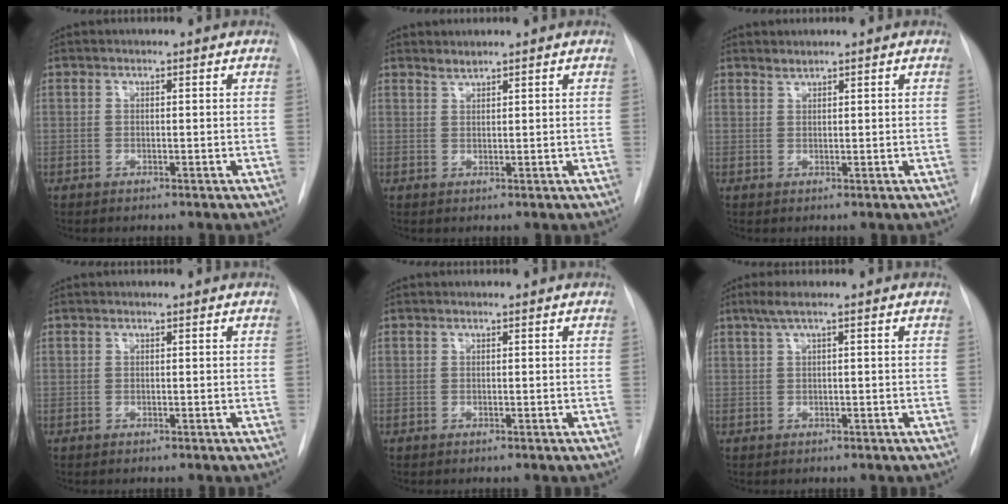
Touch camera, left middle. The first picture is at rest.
{"total": 1.1, "force": [1.1, -0.1, 0.0], "torque": [-0.003, -0.001, 0.023]}
{"total": 0.9, "force": [0.9, -0.1, 0.0], "torque": [-0.003, 0.000, 0.018]}
{"total": 0.0}
{"total": 0.0}
{"total": 2.4, "force": [1.2, -0.1, 2.0], "torque": [-0.053, 0.019, 0.027]}